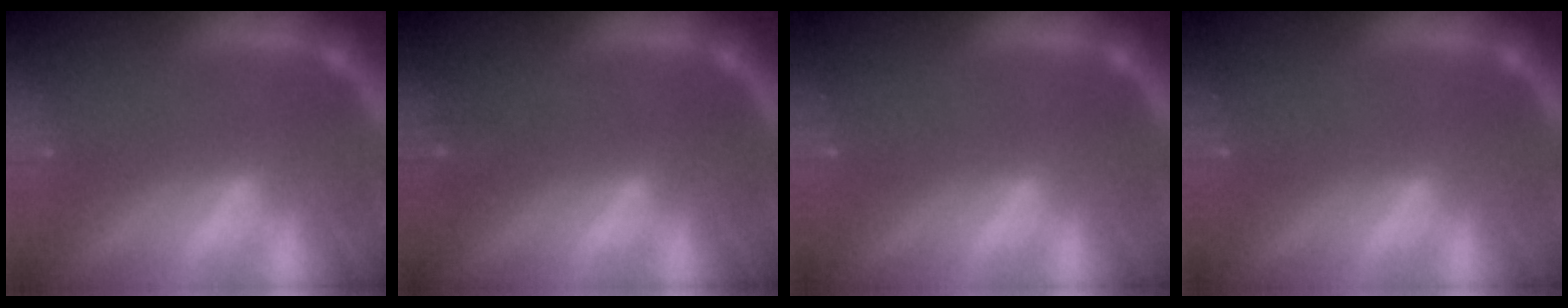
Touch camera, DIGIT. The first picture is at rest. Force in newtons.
{"total": 1.4}
{"total": 0.0}
{"total": 0.0}